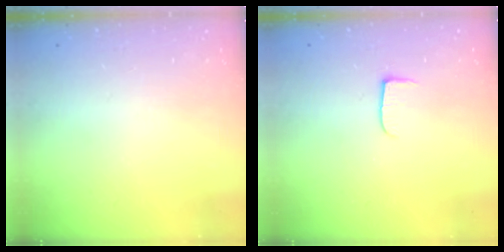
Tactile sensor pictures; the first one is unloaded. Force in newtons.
{"total": 5.6, "press": 5.5, "slide": 0.7}